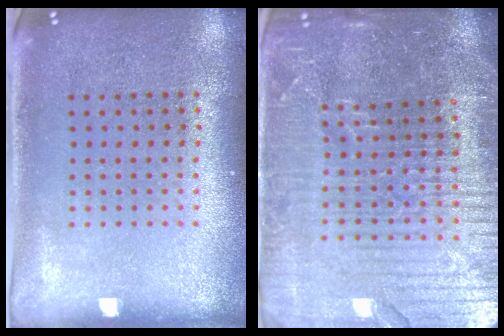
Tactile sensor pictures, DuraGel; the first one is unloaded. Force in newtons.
{"total": 5.7, "press": 5.1, "slide": 2.6}